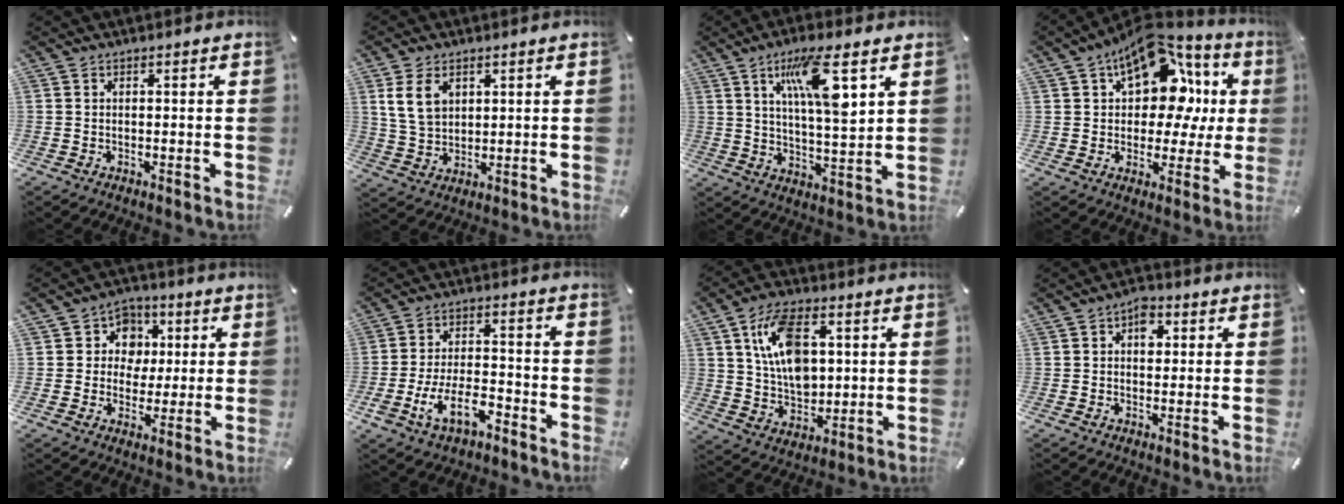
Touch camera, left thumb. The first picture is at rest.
{"total": 7.1, "force": [2.9, 5.2, 3.9], "torque": [-0.087, 0.006, 0.054]}
{"total": 12.3, "force": [6.2, 2.9, 10.2], "torque": [-0.179, -0.014, 0.101]}
{"total": 16.8, "force": [7.1, 10.4, 11.2], "torque": [-0.165, -0.046, 0.125]}
{"total": 8.3, "force": [0.9, 8.0, 1.9], "torque": [-0.020, 0.000, 0.015]}
{"total": 11.6, "force": [-6.0, 5.7, 8.1], "torque": [-0.169, 0.021, -0.112]}
{"total": 13.3, "force": [3.5, 9.3, 8.8], "torque": [-0.153, 0.007, 0.064]}
{"total": 4.3, "force": [1.1, 2.9, 2.9], "torque": [-0.029, -0.003, 0.010]}